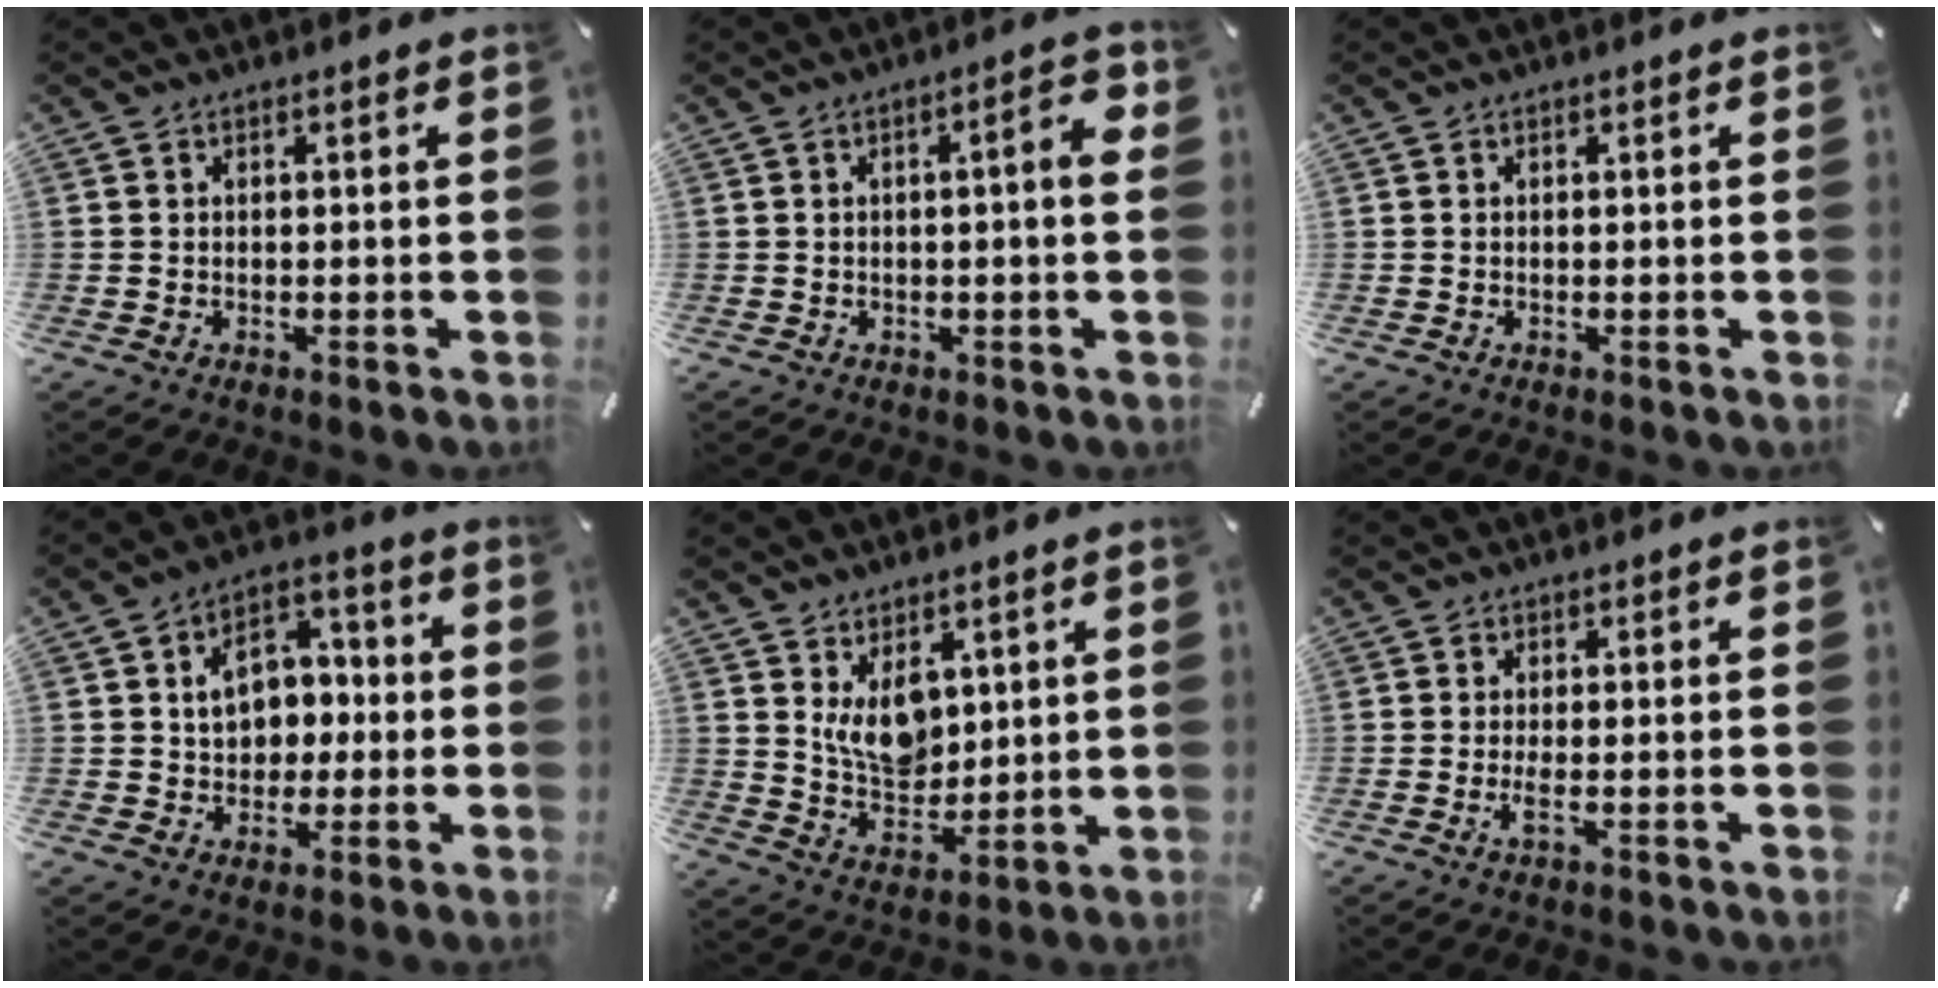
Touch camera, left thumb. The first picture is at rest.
{"total": 5.7, "force": [0.5, 1.1, 5.5], "torque": [-0.077, -0.002, 0.002]}
{"total": 0.0}
{"total": 9.7, "force": [0.1, 8.3, 4.9], "torque": [-0.067, 0.012, 0.004]}
{"total": 9.8, "force": [4.1, 6.9, 5.6], "torque": [-0.095, -0.016, 0.078]}
{"total": 2.4, "force": [-0.4, 0.2, 2.4], "torque": [-0.050, -0.011, -0.008]}